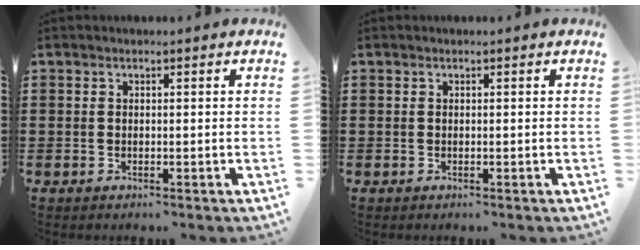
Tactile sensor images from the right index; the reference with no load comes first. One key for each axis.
{"total": 0.0}